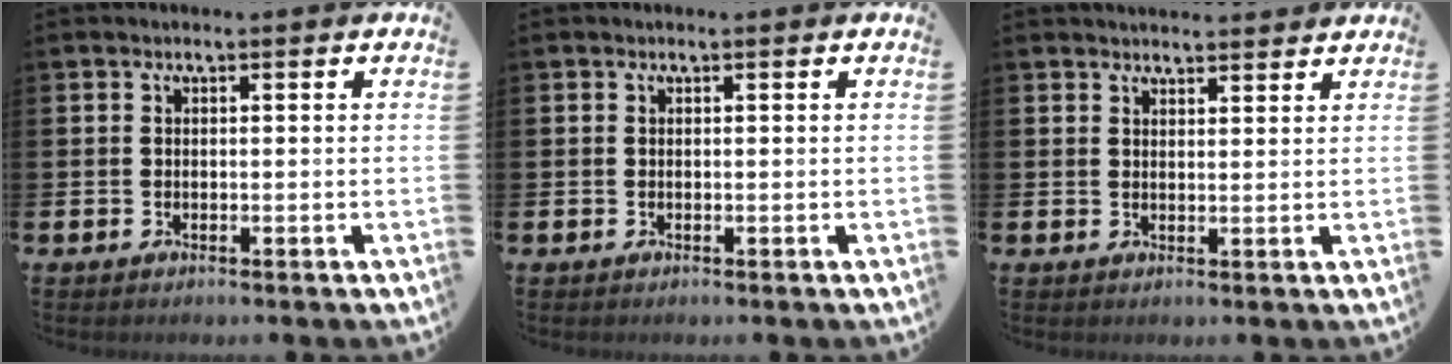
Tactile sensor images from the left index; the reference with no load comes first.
{"total": 0.0}
{"total": 2.6, "force": [2.6, 0.4, 0.1], "torque": [0.001, -0.014, 0.045]}